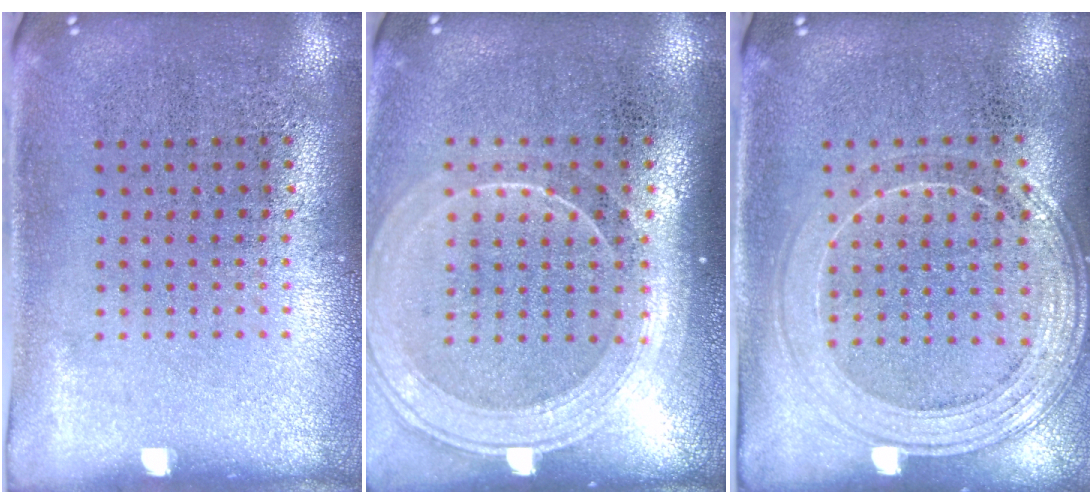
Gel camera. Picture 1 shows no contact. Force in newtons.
{"total": 1.8, "press": 1.7, "slide": 0.8}
{"total": 1.5, "press": 1.5, "slide": 0.4}